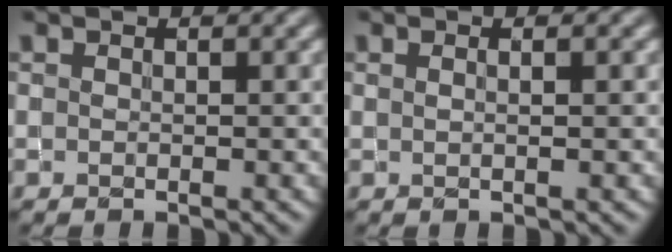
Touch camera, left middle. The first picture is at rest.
{"total": 1.7, "force": [0.5, 0.6, 1.4], "torque": [-0.011, -0.007, -0.006]}